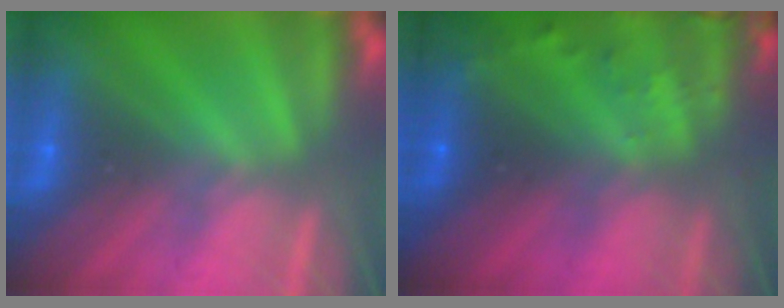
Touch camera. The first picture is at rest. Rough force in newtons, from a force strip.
{"total": 8.7}